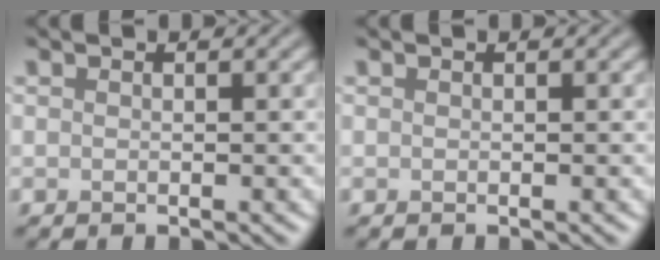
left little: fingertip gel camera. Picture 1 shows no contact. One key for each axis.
{"total": 0.0}